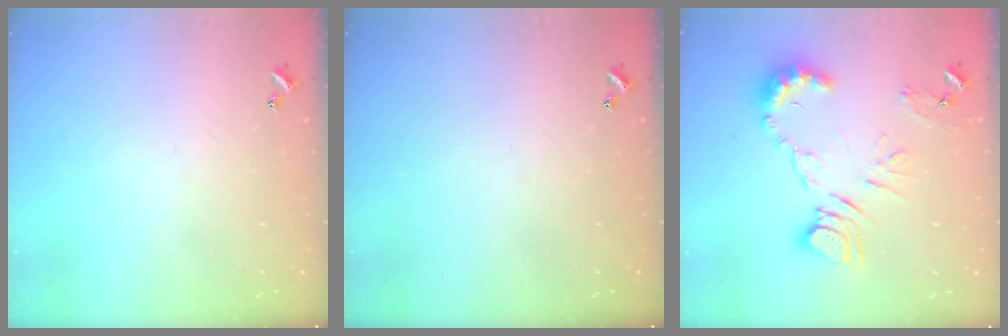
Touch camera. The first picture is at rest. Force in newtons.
{"total": 0.0}
{"total": 11.5, "press": 11.5, "slide": 0.6}